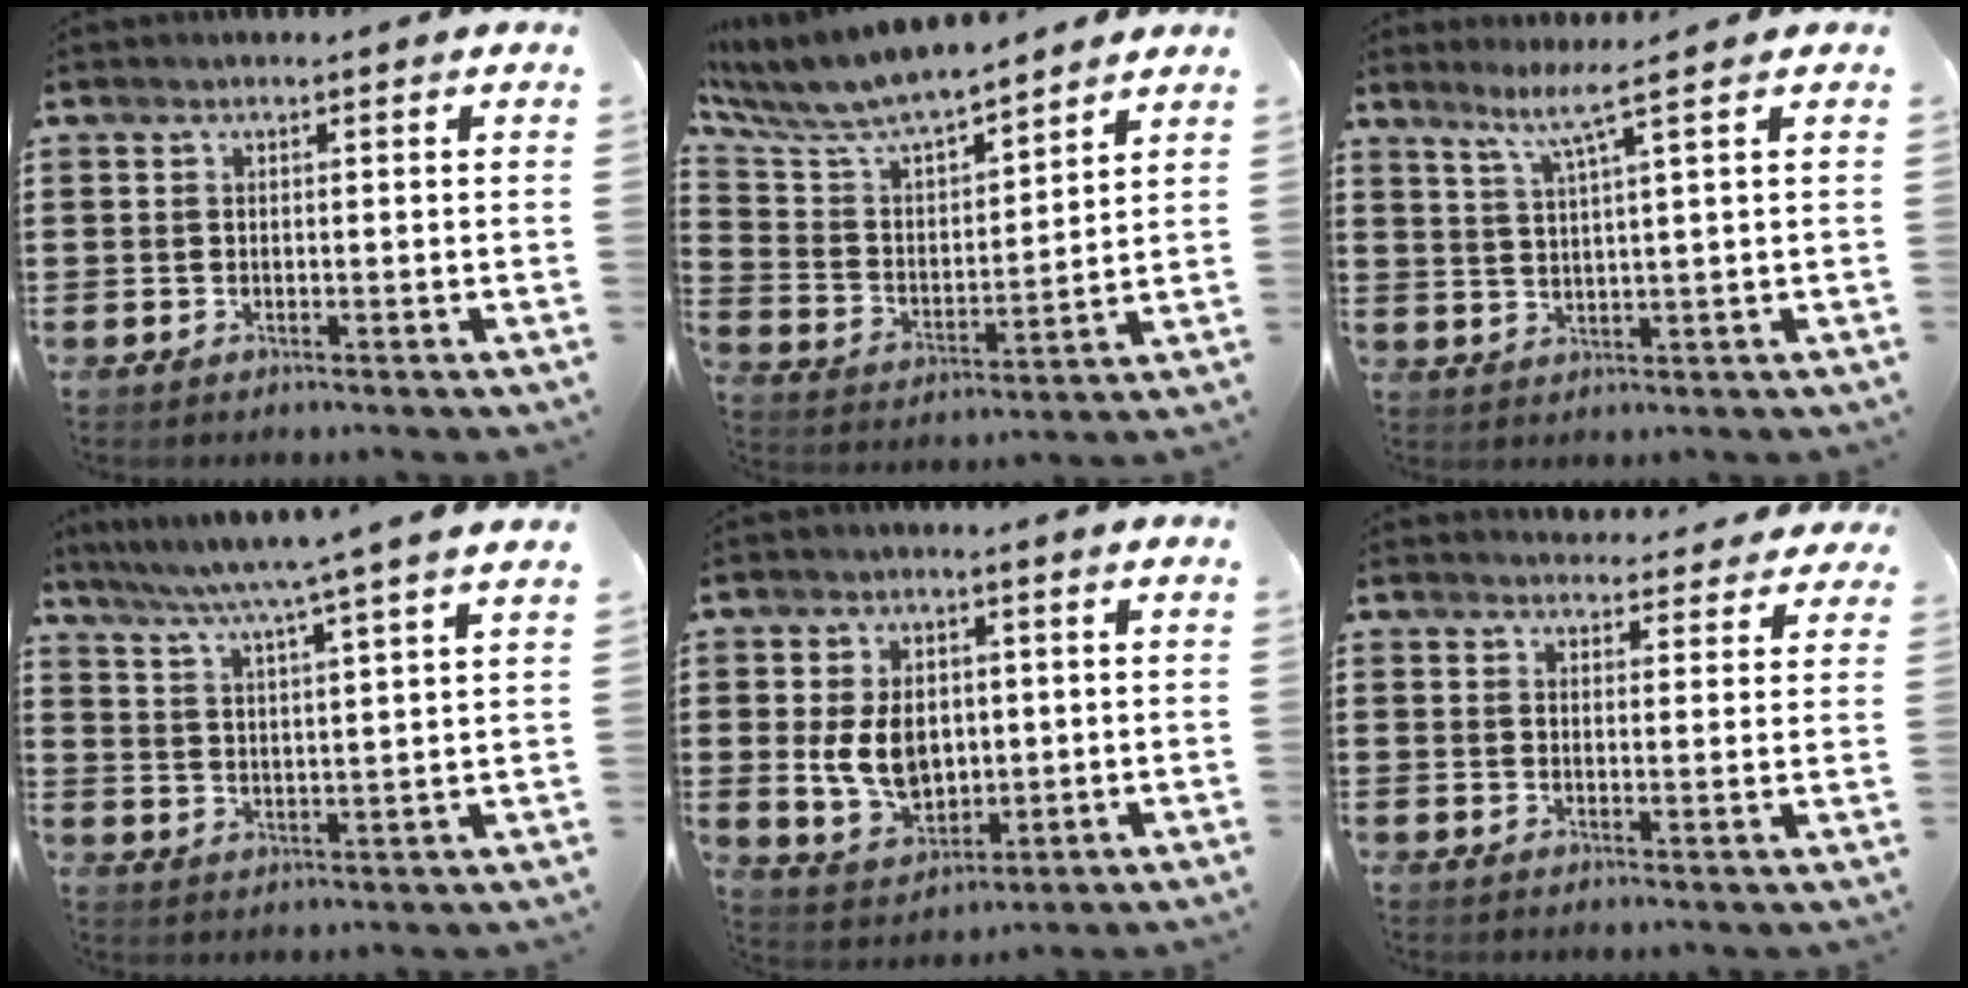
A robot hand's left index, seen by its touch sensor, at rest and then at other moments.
{"total": 8.0, "force": [7.4, 1.5, 2.6], "torque": [-0.089, -0.047, 0.129]}
{"total": 4.0, "force": [2.4, -1.0, 3.0], "torque": [-0.068, -0.011, 0.036]}
{"total": 5.9, "force": [5.0, -1.8, 2.5], "torque": [-0.070, -0.039, 0.078]}
{"total": 8.2, "force": [0.6, 6.0, 5.6], "torque": [-0.127, 0.008, 0.009]}
{"total": 3.6, "force": [3.5, 0.8, 0.6], "torque": [-0.015, -0.015, 0.064]}